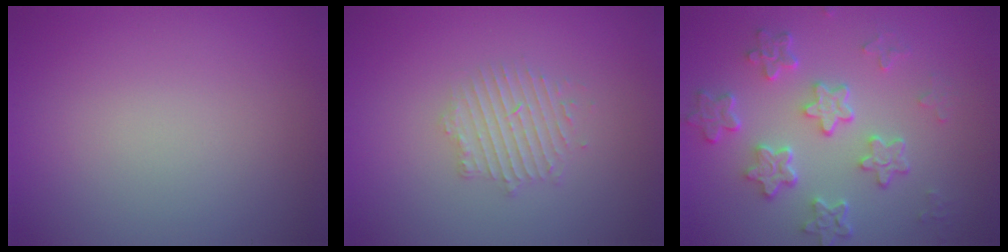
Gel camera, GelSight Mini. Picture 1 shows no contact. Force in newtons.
{"total": 2.4, "press": 2.4, "slide": 0.3}
{"total": 5.3, "press": 4.1, "slide": 3.4}